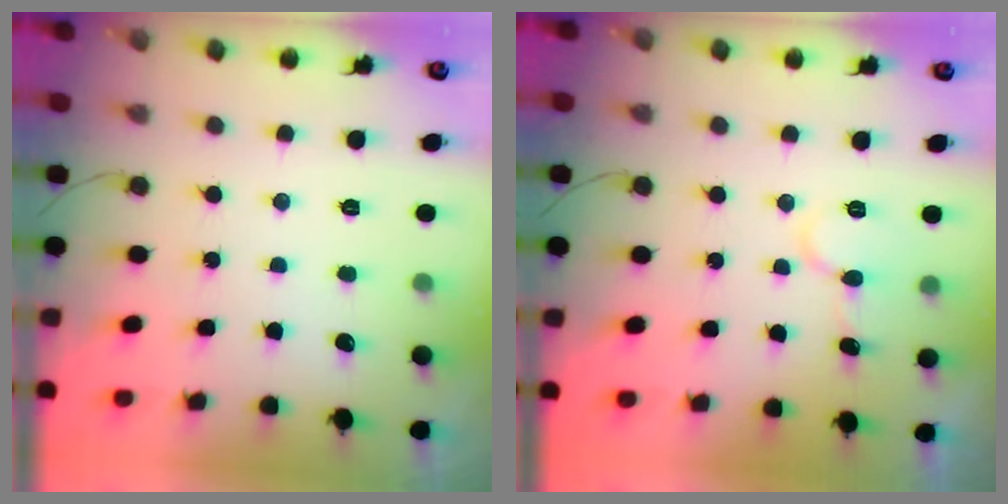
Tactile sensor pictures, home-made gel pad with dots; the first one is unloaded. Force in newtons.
{"total": 7.3, "press": 7.3, "slide": 0.7}